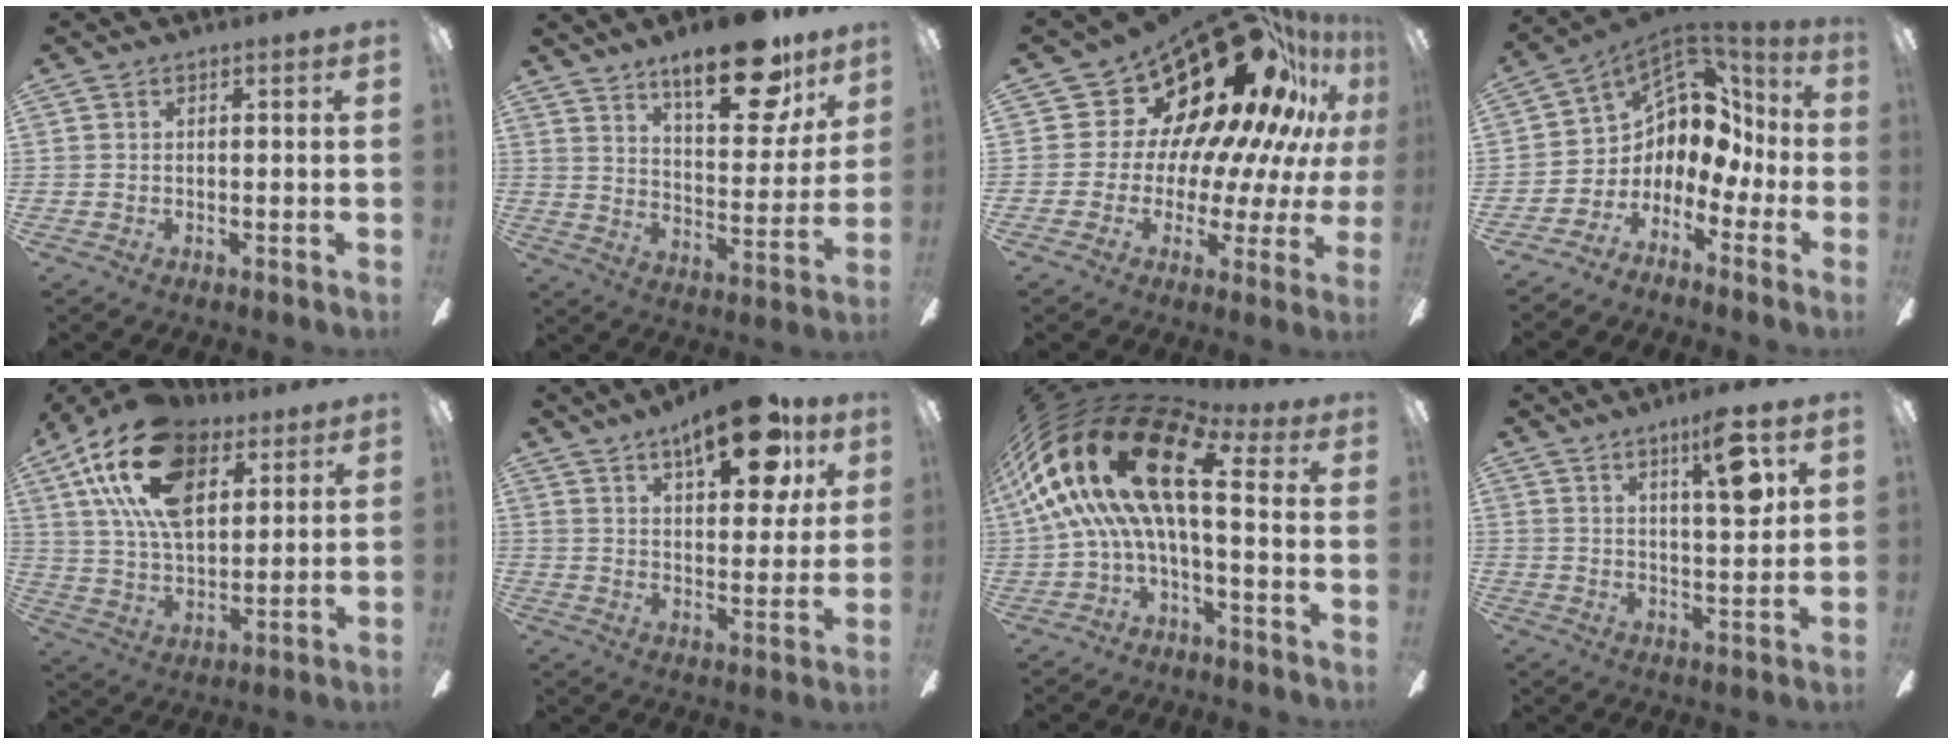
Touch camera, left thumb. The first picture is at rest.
{"total": 19.3, "force": [13.8, 6.6, 11.8], "torque": [-0.167, -0.082, 0.223]}
{"total": 26.4, "force": [16.7, 13.2, 15.6], "torque": [-0.224, -0.136, 0.309]}
{"total": 7.5, "force": [2.9, 6.3, 2.8], "torque": [-0.051, -0.043, 0.059]}
{"total": 21.9, "force": [10.7, 12.3, 14.6], "torque": [-0.280, -0.026, 0.188]}
{"total": 17.0, "force": [10.3, 6.5, 11.8], "torque": [-0.158, -0.044, 0.162]}
{"total": 23.3, "force": [4.2, 10.2, 20.5], "torque": [-0.414, -0.020, 0.073]}
{"total": 10.5, "force": [5.5, 2.7, 8.6], "torque": [-0.118, -0.022, 0.081]}